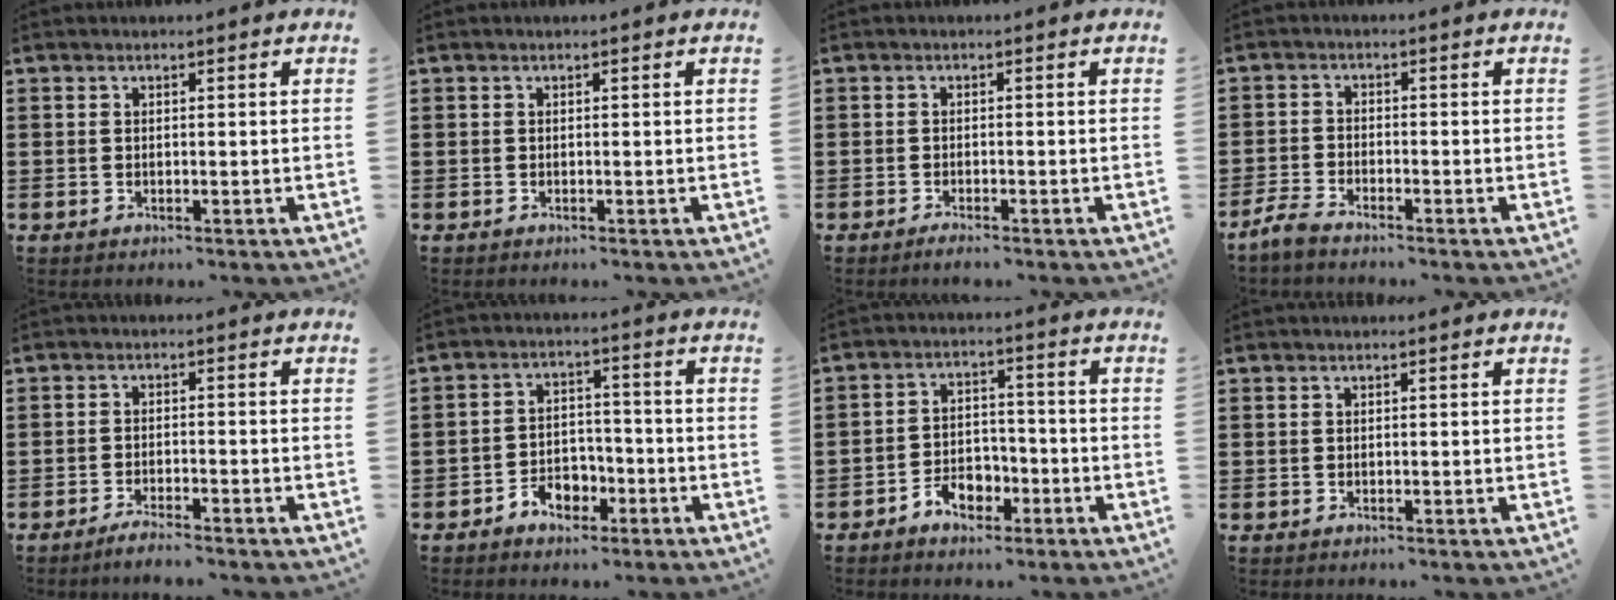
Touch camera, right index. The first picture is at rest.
{"total": 0.0}
{"total": 1.1, "force": [-1.1, -0.1, 0.4], "torque": [-0.009, -0.005, -0.020]}
{"total": 2.7, "force": [-2.5, 0.1, 0.9], "torque": [-0.032, -0.003, -0.054]}
{"total": 2.5, "force": [-2.4, -0.1, 0.8], "torque": [-0.014, 0.002, -0.046]}
{"total": 4.2, "force": [-2.7, 2.8, 1.8], "torque": [-0.033, 0.011, -0.051]}
{"total": 4.5, "force": [-2.9, 2.8, 2.1], "torque": [-0.036, 0.012, -0.055]}
{"total": 0.0}